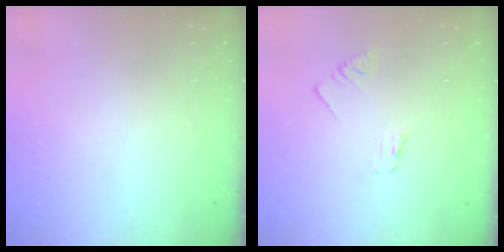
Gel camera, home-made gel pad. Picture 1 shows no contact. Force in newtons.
{"total": 0.7, "press": 0.7, "slide": 0.1}